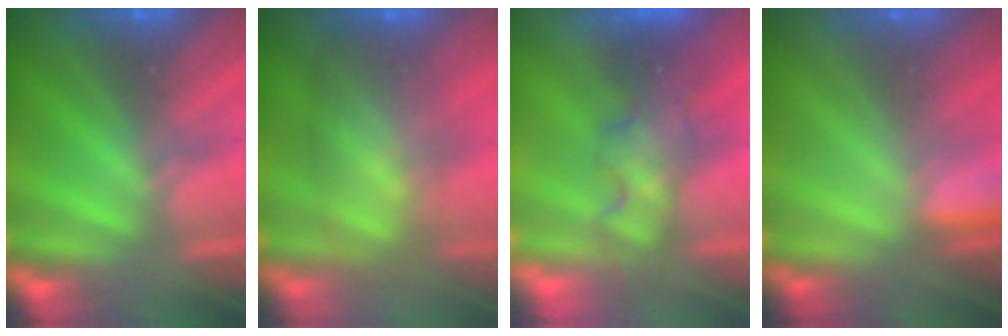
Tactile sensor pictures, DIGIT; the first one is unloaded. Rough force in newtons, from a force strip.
{"total": 6.8}
{"total": 4.1}
{"total": 2.9}